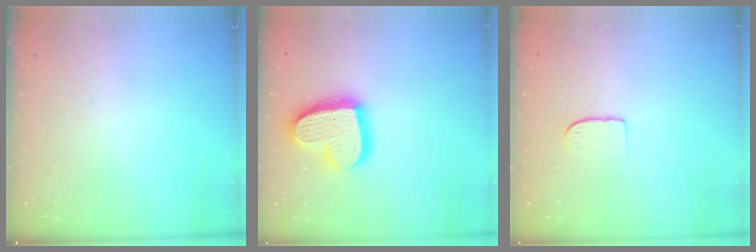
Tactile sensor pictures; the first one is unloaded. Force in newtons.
{"total": 18.0, "press": 17.9, "slide": 1.3}
{"total": 5.4, "press": 5.4, "slide": 0.4}